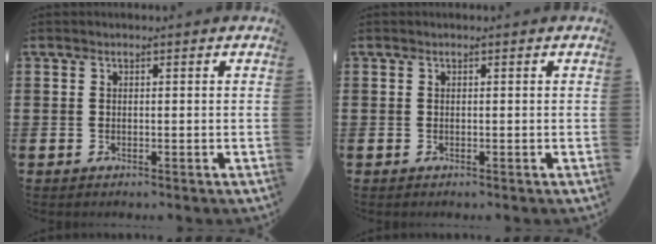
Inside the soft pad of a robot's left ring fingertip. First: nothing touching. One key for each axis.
{"total": 0.0}